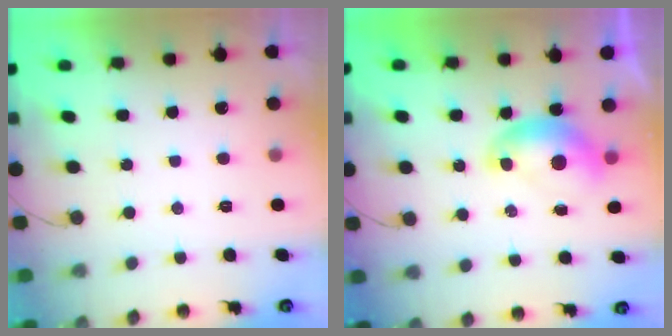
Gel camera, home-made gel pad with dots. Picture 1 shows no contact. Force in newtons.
{"total": 7.6, "press": 7.5, "slide": 1.2}